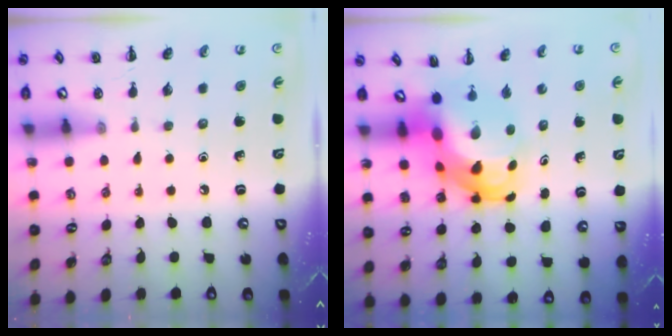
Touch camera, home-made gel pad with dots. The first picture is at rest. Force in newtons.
{"total": 9.5, "press": 9.2, "slide": 2.7}